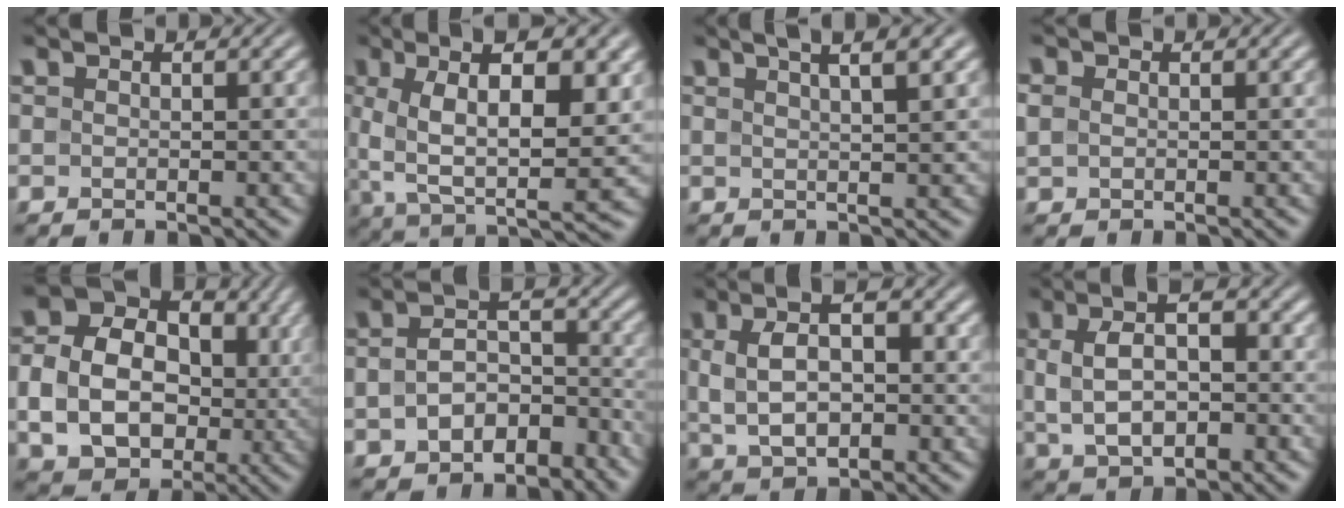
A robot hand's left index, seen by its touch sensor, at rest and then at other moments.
{"total": 11.6, "force": [2.1, 4.7, 10.4], "torque": [-0.190, -0.011, 0.037]}
{"total": 6.5, "force": [3.8, 2.3, 4.7], "torque": [-0.034, 0.037, 0.025]}
{"total": 1.2, "force": [0.2, 1.0, 0.6], "torque": [-0.012, 0.001, 0.005]}
{"total": 11.8, "force": [0.1, 9.3, 7.2], "torque": [-0.137, -0.004, 0.006]}
{"total": 5.2, "force": [-2.2, 3.3, 3.4], "torque": [-0.054, 0.000, -0.043]}
{"total": 6.5, "force": [0.8, 3.5, 5.4], "torque": [-0.090, 0.008, 0.009]}
{"total": 6.0, "force": [0.3, 3.3, 5.0], "torque": [-0.087, 0.008, 0.000]}